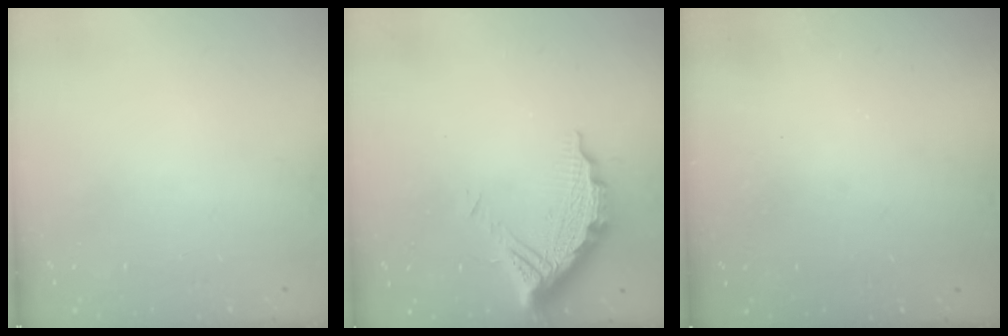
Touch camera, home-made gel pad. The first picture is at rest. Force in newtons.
{"total": 13.7, "press": 13.7, "slide": 1.0}
{"total": 3.0, "press": 3.0, "slide": 0.1}